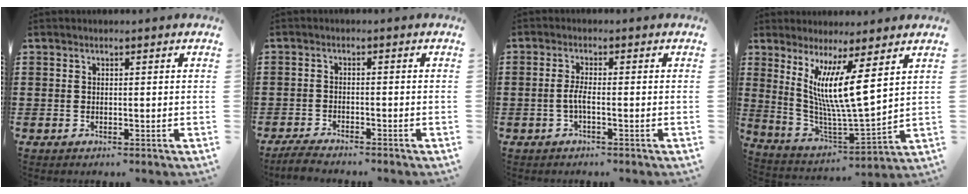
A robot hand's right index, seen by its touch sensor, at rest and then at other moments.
{"total": 2.6, "force": [-2.6, 0.1, 0.3], "torque": [-0.015, 0.000, -0.054]}
{"total": 2.6, "force": [-0.9, 0.4, 2.4], "torque": [-0.067, -0.008, -0.024]}
{"total": 9.9, "force": [4.2, 0.0, 9.0], "torque": [-0.188, -0.029, 0.070]}